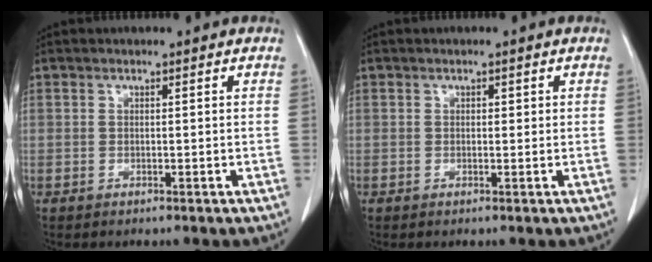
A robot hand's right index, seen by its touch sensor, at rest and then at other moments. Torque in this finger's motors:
{"motor_torque": [-0.40, 0.12, -0.03, 0.00]}